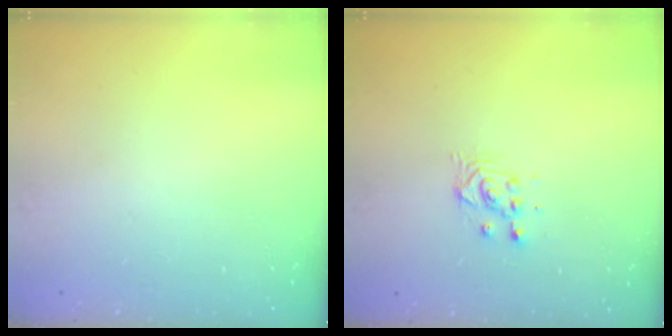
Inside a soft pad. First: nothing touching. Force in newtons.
{"total": 2.9, "press": 2.9, "slide": 0.1}